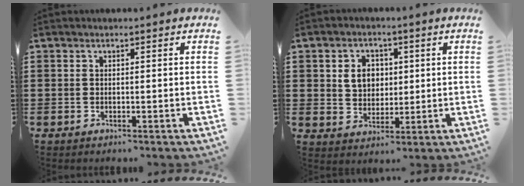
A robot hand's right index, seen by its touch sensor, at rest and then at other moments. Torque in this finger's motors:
{"motor_torque": [0.29, -0.16, 0.30, 0.09]}